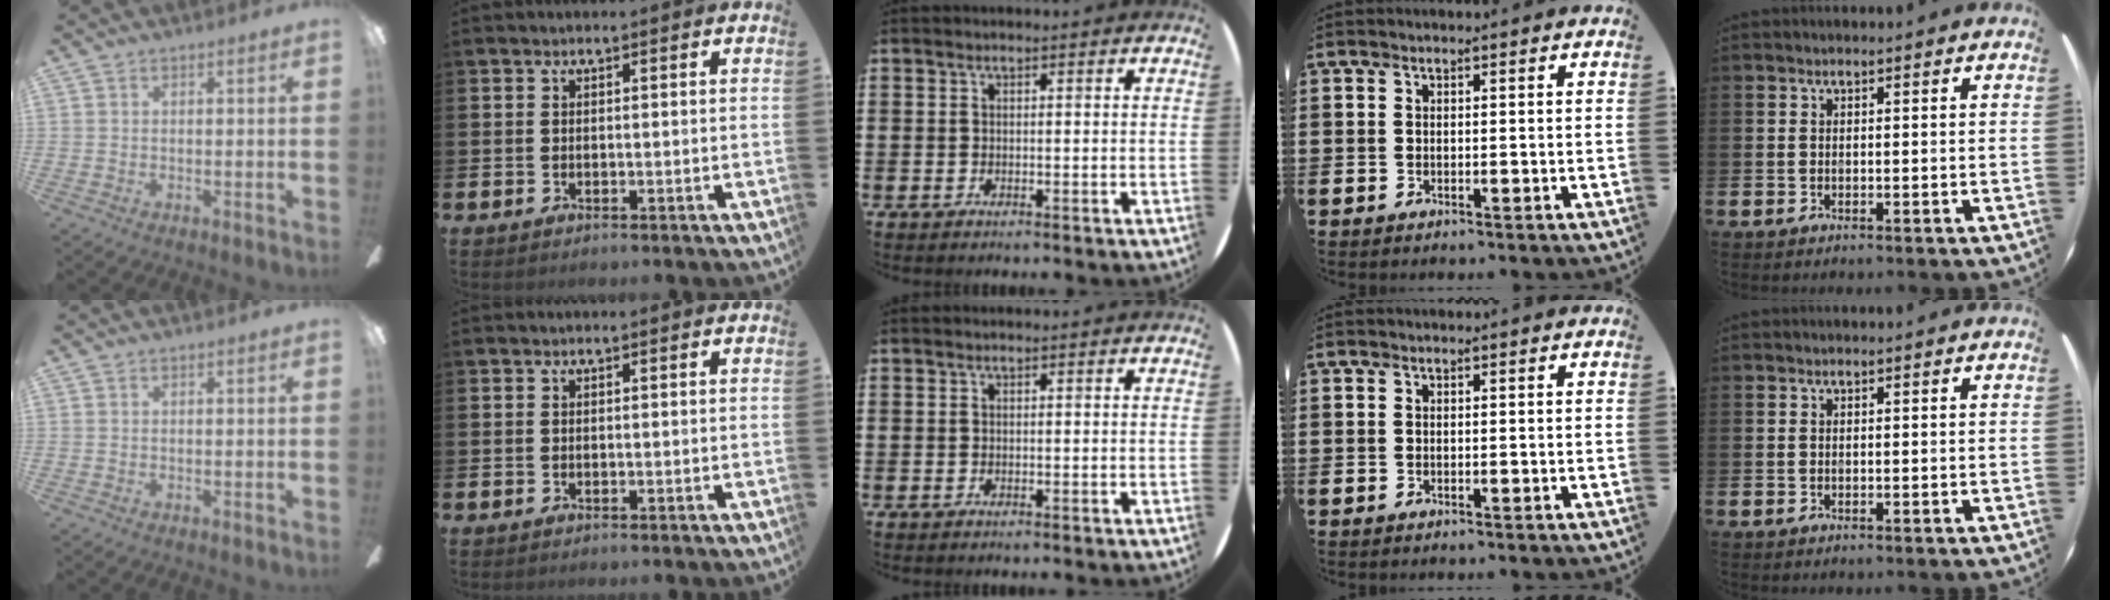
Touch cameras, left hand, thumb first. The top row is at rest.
{}